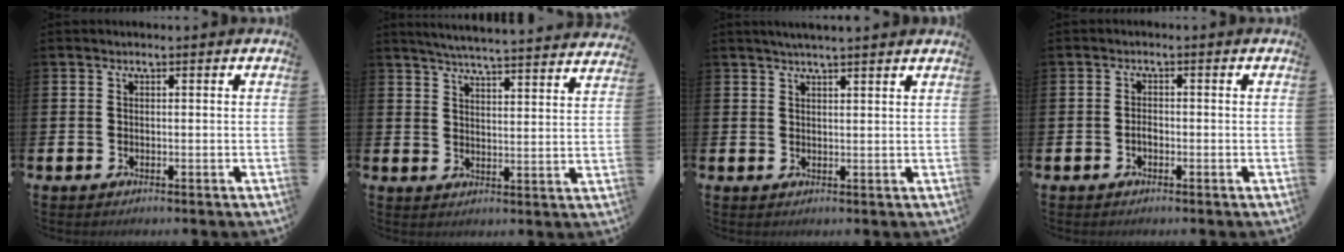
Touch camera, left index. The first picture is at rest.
{"total": 5.6, "force": [5.5, -0.3, 1.1], "torque": [-0.033, -0.043, 0.095]}
{"total": 2.6, "force": [2.5, -0.3, 0.6], "torque": [-0.010, -0.008, 0.044]}
{"total": 1.3, "force": [-0.5, 0.7, 0.9], "torque": [-0.013, -0.001, -0.012]}